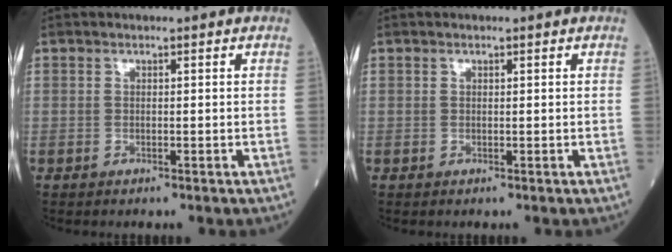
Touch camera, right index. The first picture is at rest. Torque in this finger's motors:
{"motor_torque": [-0.14, 0.01, -0.03, -0.01]}